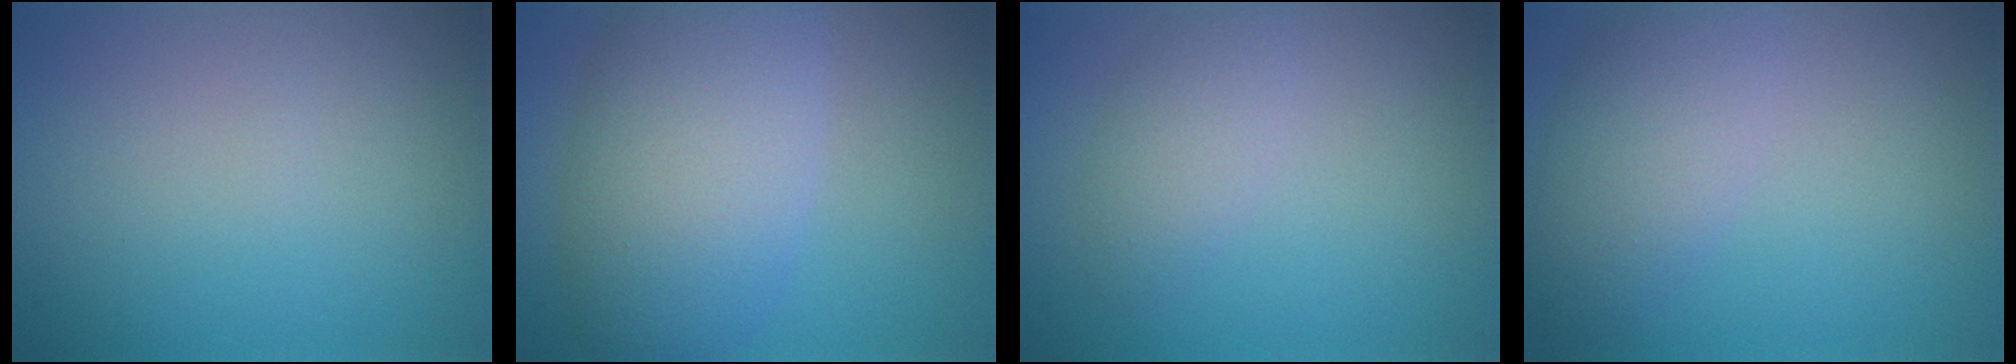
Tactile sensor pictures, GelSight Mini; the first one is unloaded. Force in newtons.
{"total": 8.6, "press": 8.6, "slide": 0.6}
{"total": 2.2, "press": 2.2, "slide": 0.1}
{"total": 4.1, "press": 4.1, "slide": 0.1}